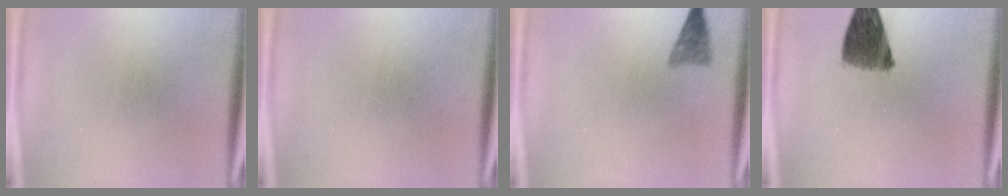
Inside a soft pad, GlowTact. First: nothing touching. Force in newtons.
{"total": 0.0}
{"total": 2.4}
{"total": 8.1}